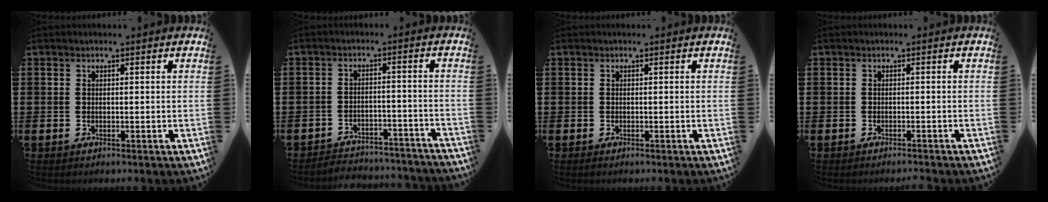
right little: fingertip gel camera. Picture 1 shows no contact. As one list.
[{"total": 3.3, "force": [-3.2, 0.3, -0.2], "torque": [-0.004, 0.004, -0.070]}, {"total": 0.0}, {"total": 0.6, "force": [-0.6, -0.2, 0.0], "torque": [0.002, 0.000, -0.013]}]